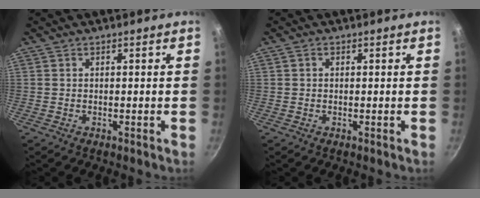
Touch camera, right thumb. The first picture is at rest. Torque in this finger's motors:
{"motor_torque": [0.28, 0.04, 0.01, 0.51, -0.02]}